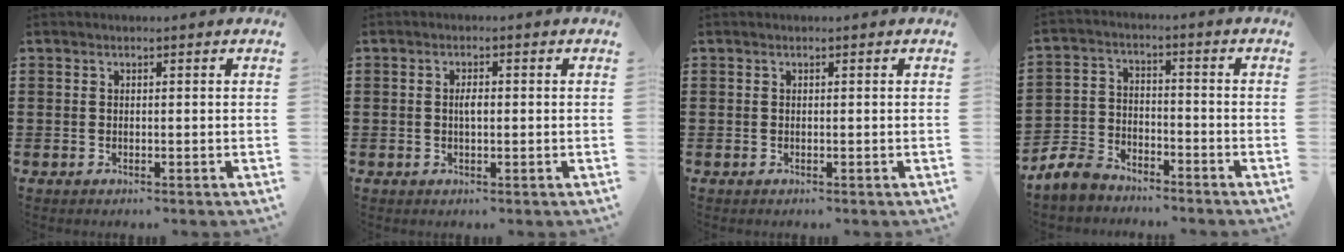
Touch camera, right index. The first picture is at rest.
{"total": 1.9, "force": [0.1, 0.7, 1.8], "torque": [-0.034, 0.004, 0.000]}
{"total": 0.0}
{"total": 6.1, "force": [-5.7, 1.9, 1.2], "torque": [-0.044, 0.010, -0.118]}